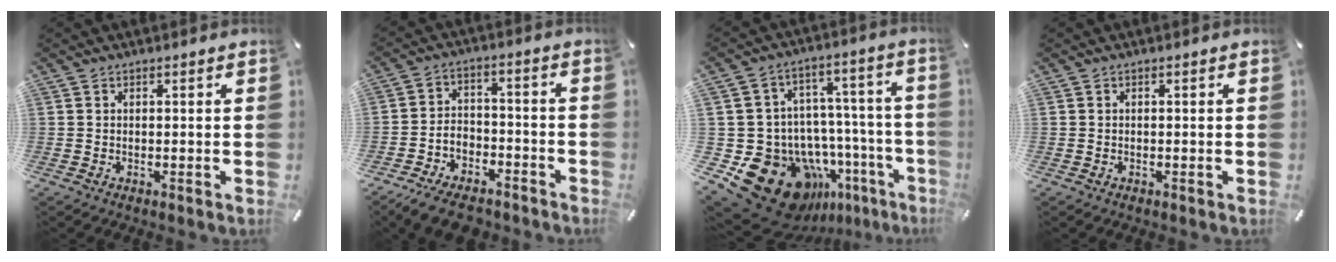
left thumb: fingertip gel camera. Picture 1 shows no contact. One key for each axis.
{"total": 9.0, "fx": -7.2, "fy": 4.5, "fz": 3.0, "tx": -0.047, "ty": 0.047, "tz": -0.135}
{"total": 21.6, "fx": -11.6, "fy": 15.0, "fz": 10.5, "tx": -0.159, "ty": 0.041, "tz": -0.153}
{"total": 0.0}